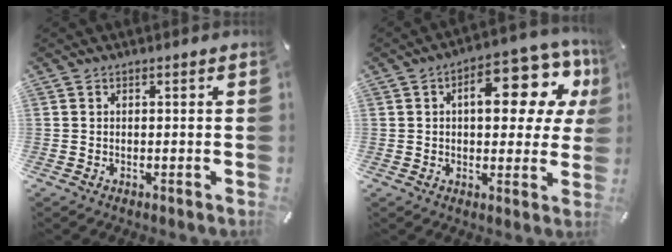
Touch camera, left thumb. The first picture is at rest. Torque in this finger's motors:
{"motor_torque": [2.15, 2.87, 1.12, -1.16, 0.42]}